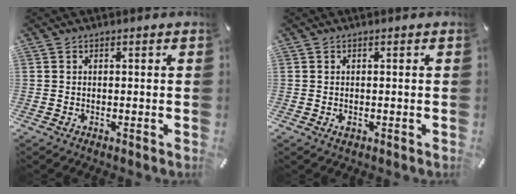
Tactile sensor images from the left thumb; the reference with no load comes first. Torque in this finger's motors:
{"motor_torque": [-0.17, 0.10, -0.06, 0.02, 0.00]}